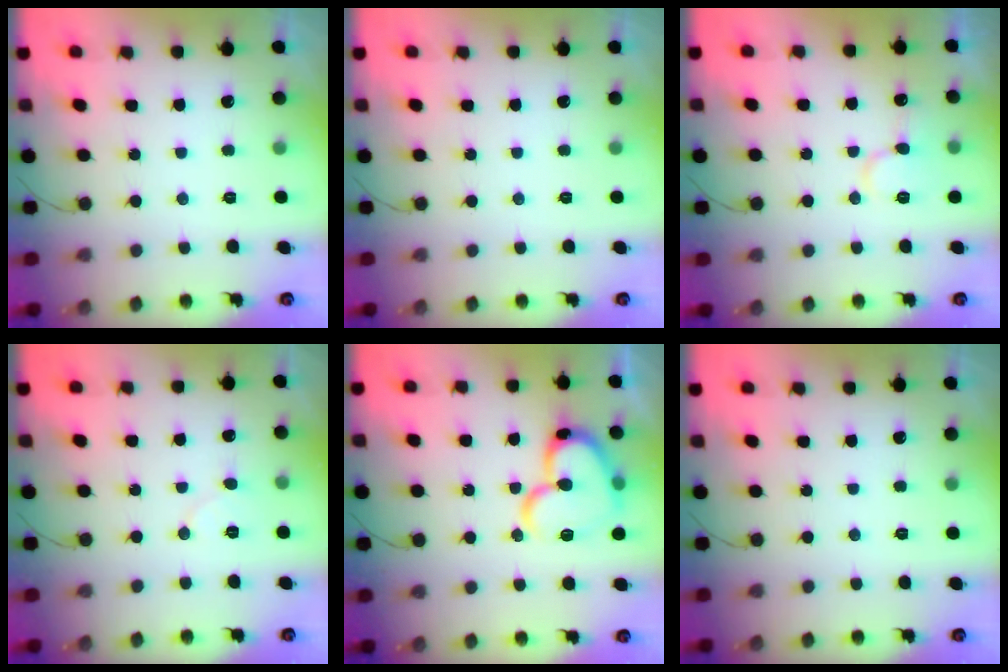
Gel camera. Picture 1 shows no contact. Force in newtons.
{"total": 0.0}
{"total": 9.2, "press": 9.1, "slide": 1.5}
{"total": 5.4, "press": 5.4, "slide": 0.5}
{"total": 17.6, "press": 17.5, "slide": 2.2}
{"total": 0.0}